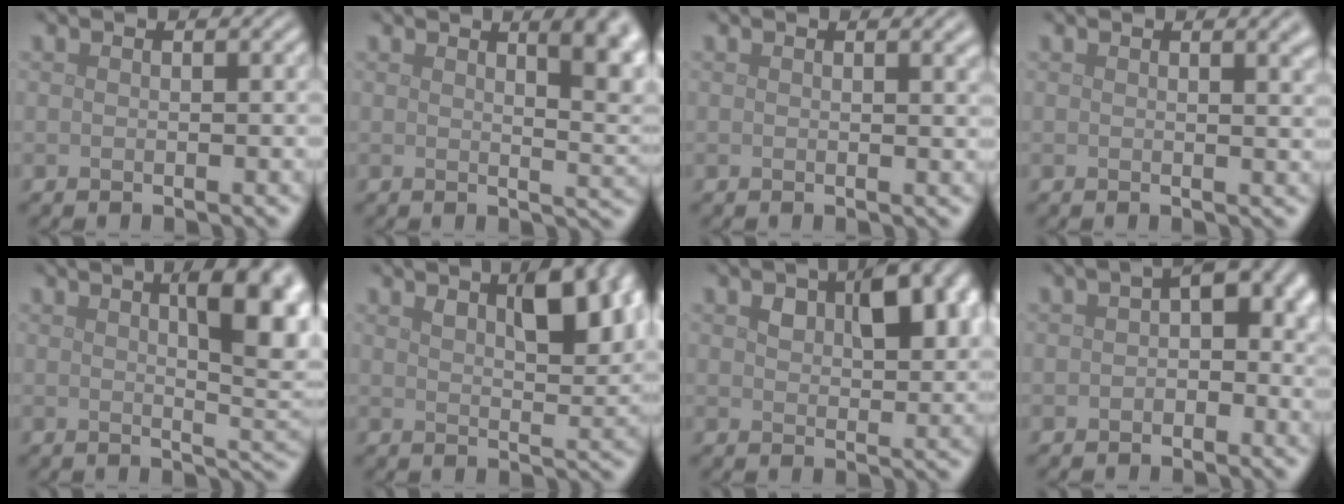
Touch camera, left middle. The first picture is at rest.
{"total": 6.4, "force": [2.7, 2.4, 5.3], "torque": [-0.030, 0.009, 0.033]}
{"total": 1.8, "force": [1.0, 0.7, 1.4], "torque": [-0.004, 0.006, 0.011]}
{"total": 2.5, "force": [1.4, 1.0, 1.9], "torque": [-0.005, 0.006, 0.017]}
{"total": 8.6, "force": [2.6, 2.9, 7.7], "torque": [-0.073, 0.011, 0.034]}
{"total": 6.5, "force": [2.8, 2.5, 5.3], "torque": [-0.080, 0.003, 0.046]}
{"total": 6.6, "force": [2.1, 3.7, 5.0], "torque": [-0.078, 0.001, 0.035]}
{"total": 4.3, "force": [0.3, 2.6, 3.5], "torque": [-0.038, 0.011, -0.009]}